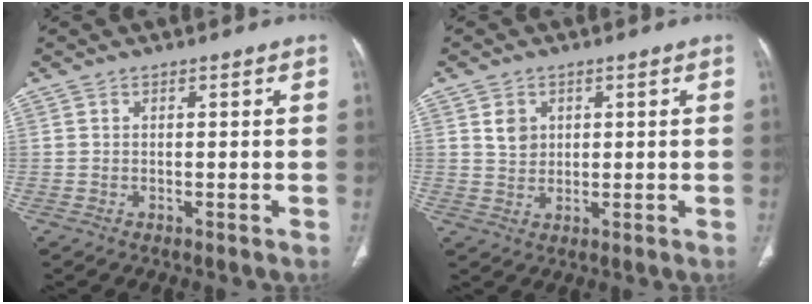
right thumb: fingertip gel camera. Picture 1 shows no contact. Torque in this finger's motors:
{"motor_torque": [0.52, 0.36, 0.13, -0.42, -0.09]}